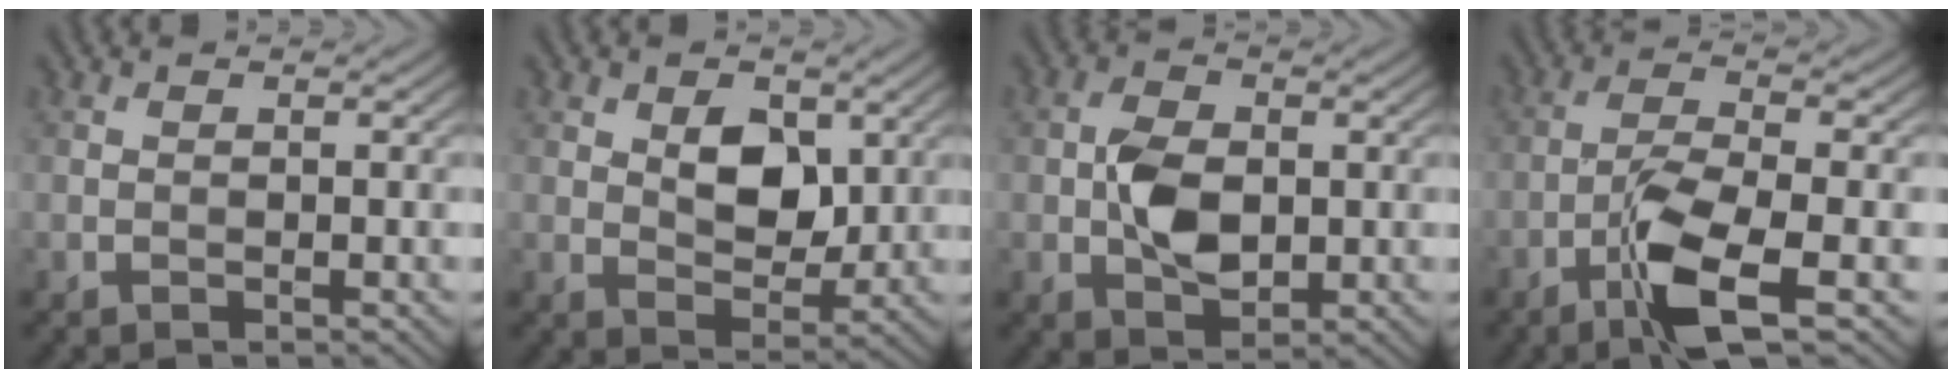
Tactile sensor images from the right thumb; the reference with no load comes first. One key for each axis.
{"total": 5.8, "fx": 1.8, "fy": 3.7, "fz": 4.1, "tx": -0.069, "ty": -0.007, "tz": 0.029}
{"total": 5.6, "fx": -0.4, "fy": 3.5, "fz": 4.3, "tx": -0.087, "ty": -0.003, "tz": -0.008}
{"total": 7.4, "fx": -3.5, "fy": 1.5, "fz": 6.3, "tx": -0.128, "ty": 0.005, "tz": -0.078}